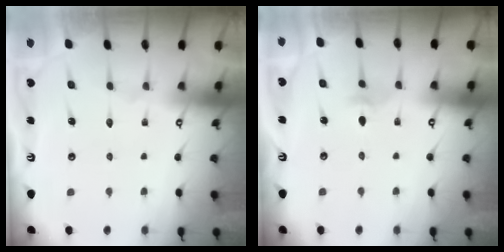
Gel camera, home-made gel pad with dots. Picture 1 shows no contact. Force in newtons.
{"total": 4.4, "press": 4.3, "slide": 0.8}